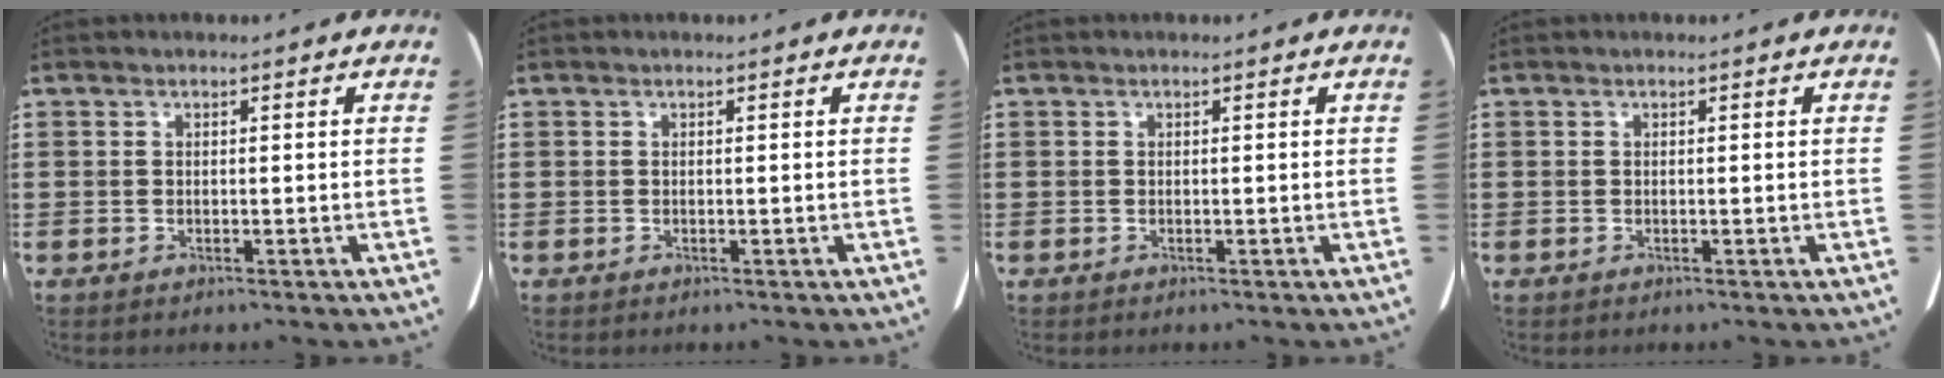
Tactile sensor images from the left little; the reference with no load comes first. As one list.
[{"total": 0.0}, {"total": 0.0}, {"total": 0.0}]